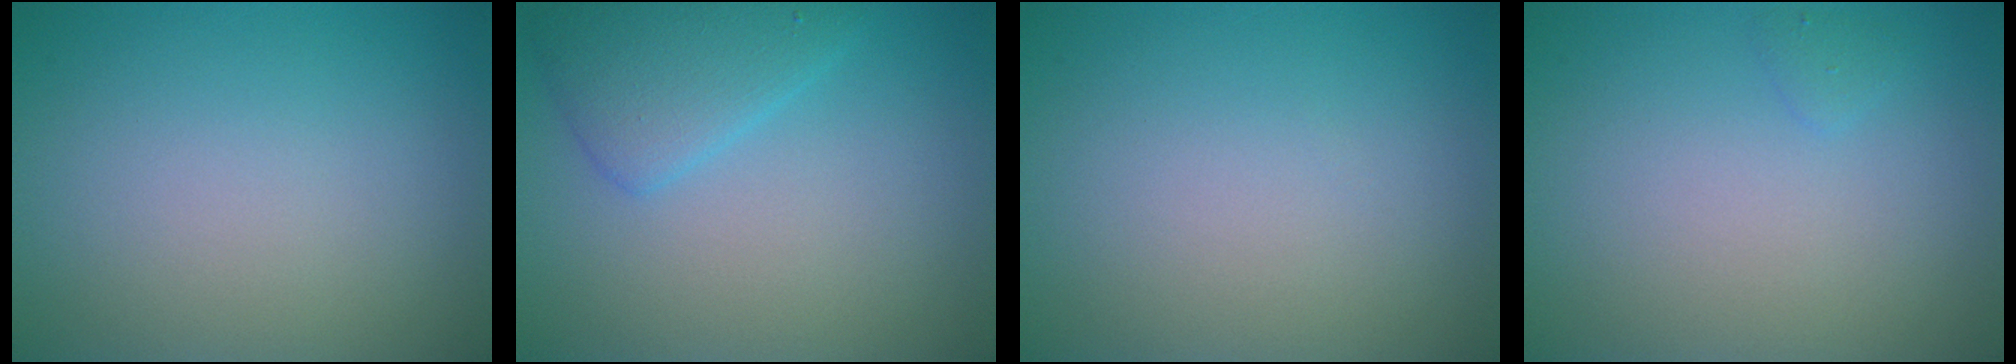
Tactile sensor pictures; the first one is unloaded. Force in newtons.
{"total": 3.3, "press": 3.3, "slide": 0.0}
{"total": 0.0}
{"total": 0.6, "press": 0.6, "slide": 0.1}